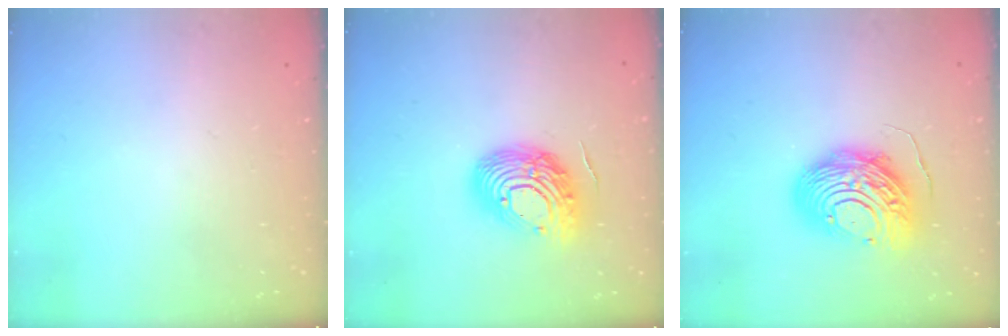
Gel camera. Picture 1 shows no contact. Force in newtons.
{"total": 16.5, "press": 16.4, "slide": 1.4}
{"total": 13.7, "press": 13.6, "slide": 1.4}